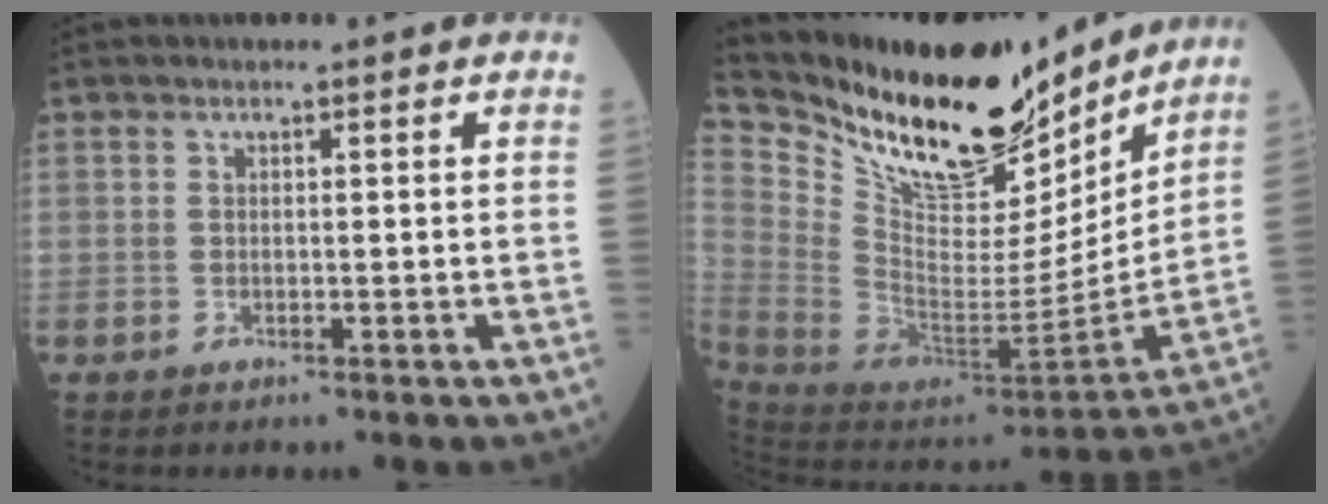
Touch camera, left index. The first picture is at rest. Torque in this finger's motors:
{"motor_torque": [0.43, -0.50, 0.71, 0.15]}